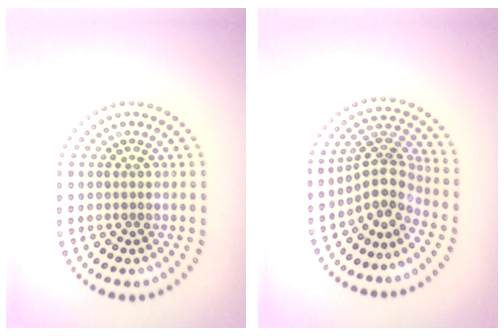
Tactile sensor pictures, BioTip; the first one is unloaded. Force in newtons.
{"total": 4.0, "press": 3.0, "slide": 2.6}